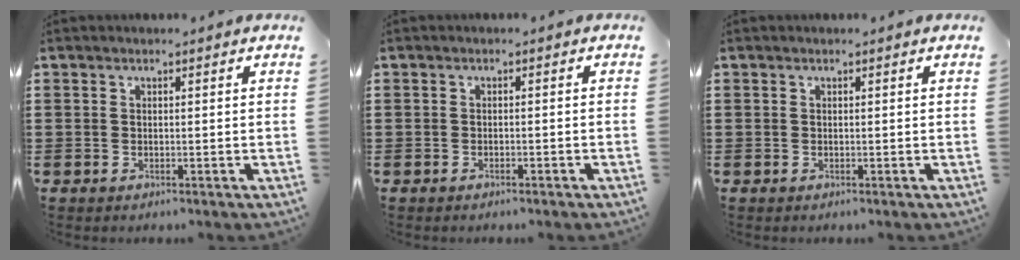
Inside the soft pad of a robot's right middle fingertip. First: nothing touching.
{"total": 0.6, "force": [-0.5, 0.1, 0.3], "torque": [-0.008, -0.003, -0.010]}
{"total": 0.0}